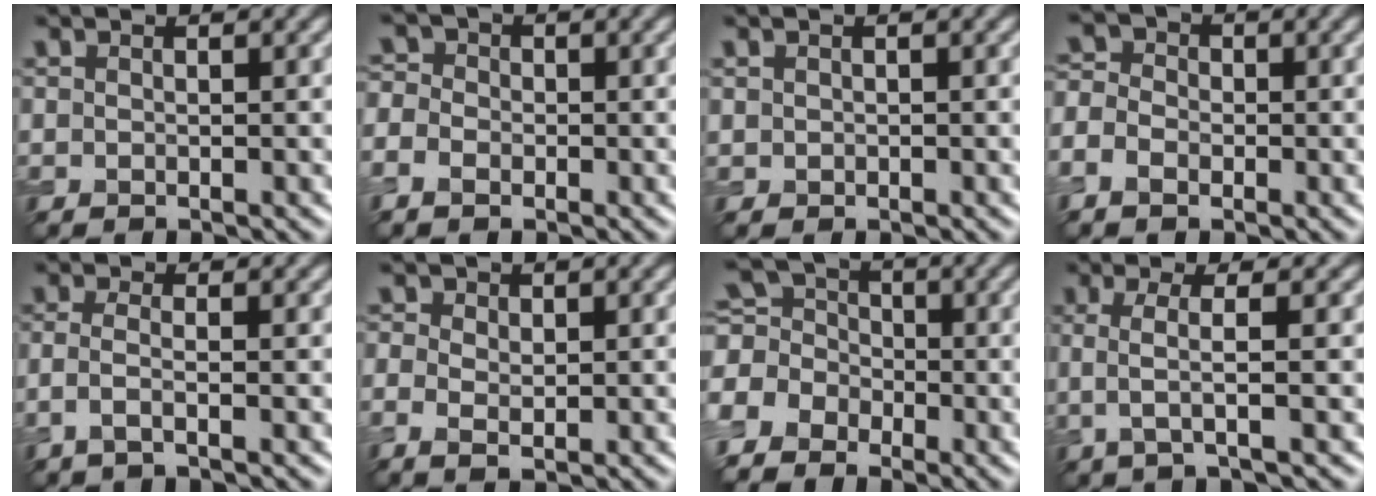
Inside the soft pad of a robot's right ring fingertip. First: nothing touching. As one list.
[{"total": 3.6, "force": [-1.2, 3.1, 1.4], "torque": [-0.016, 0.009, -0.041]}, {"total": 0.6, "force": [0.1, 0.6, 0.0], "torque": [0.004, -0.002, 0.000]}, {"total": 3.8, "force": [-1.4, 3.1, 1.7], "torque": [-0.024, 0.005, -0.037]}, {"total": 1.9, "force": [-0.7, 0.6, 1.7], "torque": [-0.037, -0.004, -0.022]}, {"total": 2.4, "force": [0.2, 1.8, 1.5], "torque": [-0.028, 0.005, 0.000]}, {"total": 5.4, "force": [-1.9, 4.4, 2.3], "torque": [-0.048, 0.008, -0.041]}, {"total": 3.0, "force": [0.0, 0.7, 2.9], "torque": [-0.055, -0.001, -0.004]}]